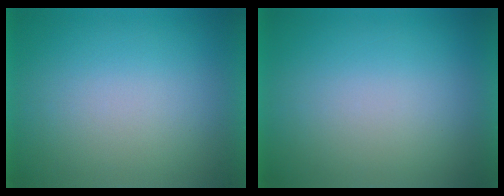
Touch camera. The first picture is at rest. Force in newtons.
{"total": 1.2}